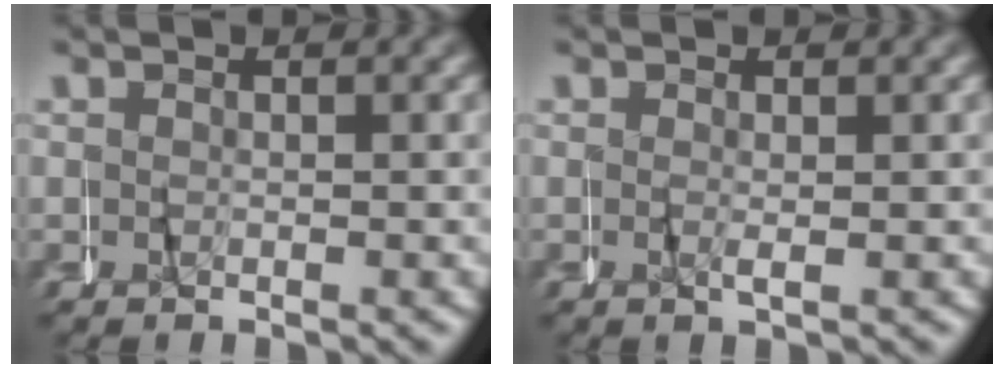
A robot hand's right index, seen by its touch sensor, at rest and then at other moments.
{"total": 0.6, "force": [-0.2, -0.4, 0.4], "torque": [-0.013, -0.003, 0.000]}